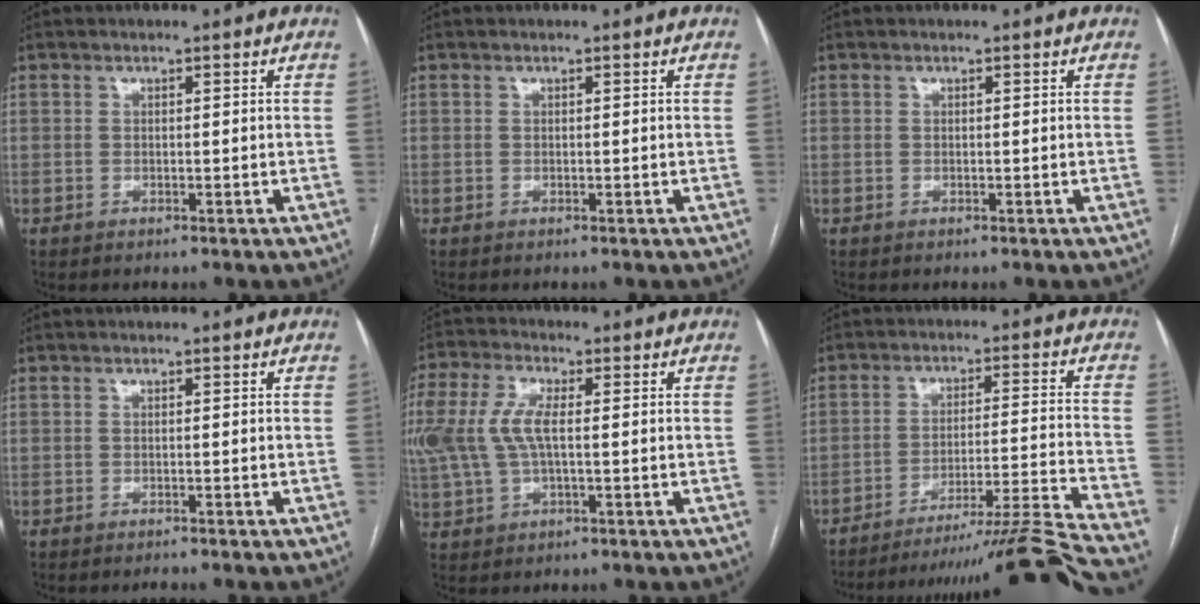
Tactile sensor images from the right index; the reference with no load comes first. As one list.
[{"total": 0.0}, {"total": 0.0}, {"total": 0.9, "force": [-0.8, -0.2, 0.2], "torque": [-0.001, -0.001, -0.012]}, {"total": 9.9, "force": [0.7, 4.4, 8.8], "torque": [-0.217, 0.017, 0.017]}, {"total": 19.3, "force": [-17.7, -5.4, 5.5], "torque": [-0.053, -0.023, -0.260]}]